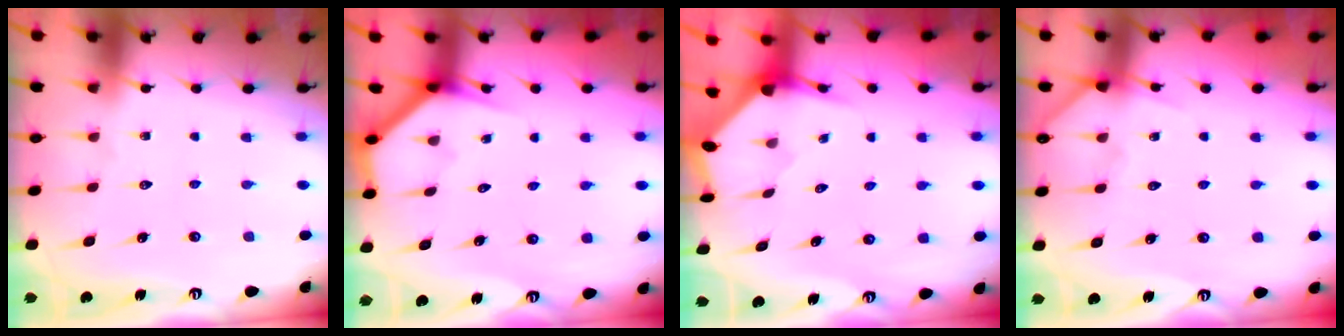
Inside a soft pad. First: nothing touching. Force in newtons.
{"total": 3.7, "press": 3.7, "slide": 0.3}
{"total": 3.4, "press": 3.4, "slide": 0.3}
{"total": 5.3, "press": 5.2, "slide": 0.4}